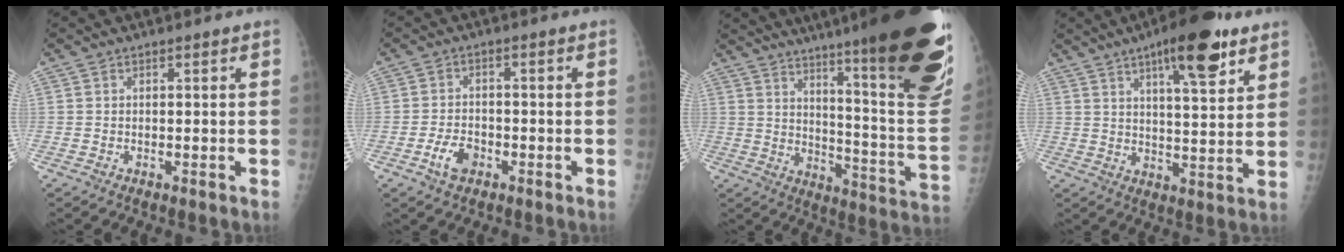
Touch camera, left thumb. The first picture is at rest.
{"total": 4.7, "force": [-2.4, 2.9, 2.8], "torque": [-0.046, 0.017, -0.043]}
{"total": 31.9, "force": [20.5, 4.2, 24.1], "torque": [-0.243, -0.096, 0.283]}
{"total": 14.1, "force": [8.1, 3.9, 10.9], "torque": [-0.141, -0.035, 0.117]}